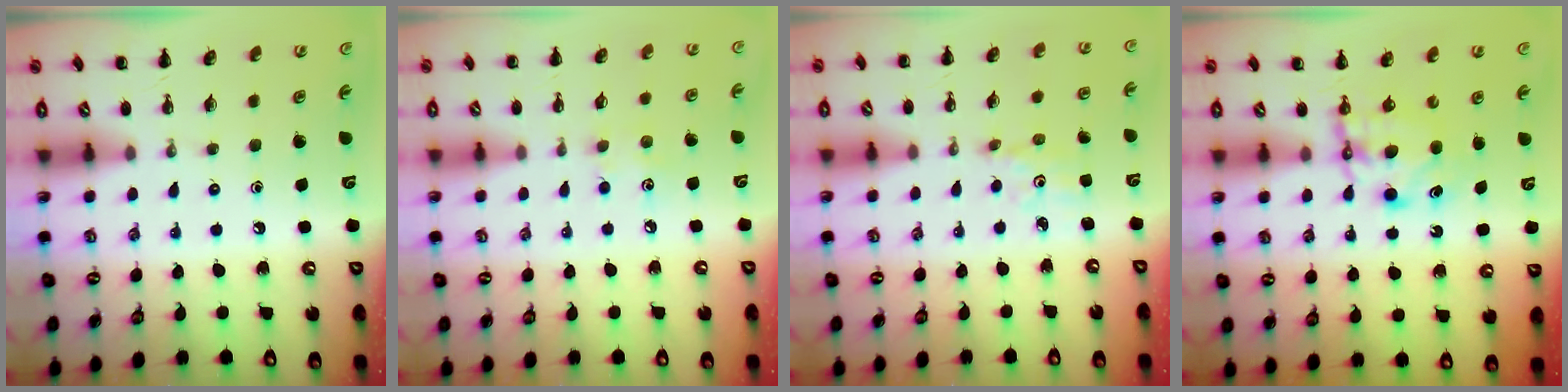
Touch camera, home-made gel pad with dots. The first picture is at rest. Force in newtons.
{"total": 4.6, "press": 4.5, "slide": 1.0}
{"total": 2.3, "press": 2.2, "slide": 0.7}
{"total": 6.3, "press": 6.3, "slide": 0.5}